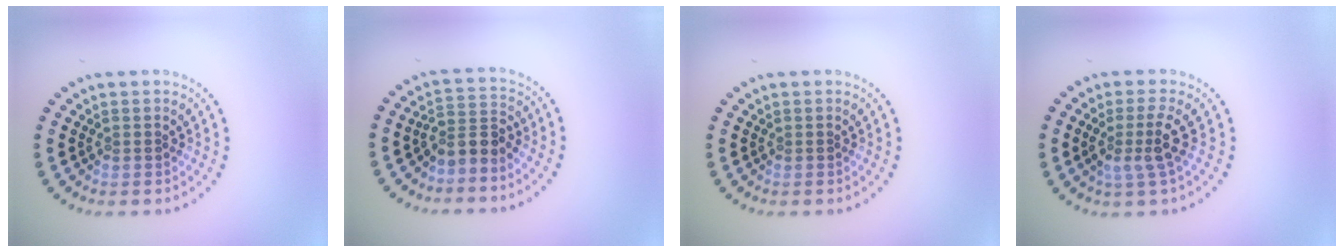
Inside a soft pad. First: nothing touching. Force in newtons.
{"total": 2.7, "press": 1.8, "slide": 1.9}
{"total": 0.0}
{"total": 3.0, "press": 2.2, "slide": 2.0}